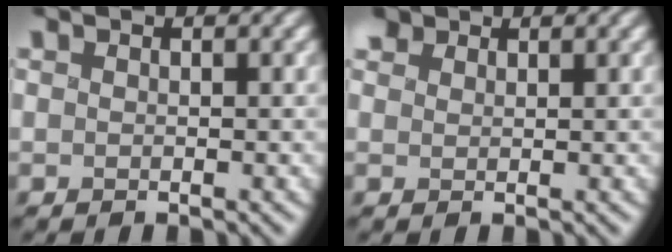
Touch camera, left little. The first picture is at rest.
{"total": 2.2, "force": [1.8, 1.2, 0.5], "torque": [-0.013, -0.005, 0.042]}